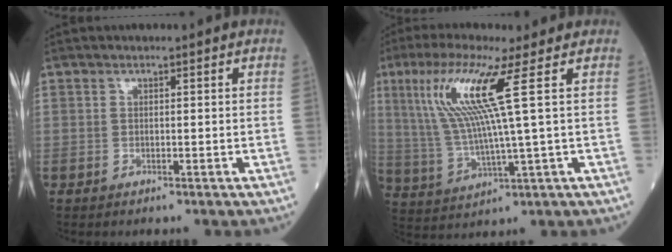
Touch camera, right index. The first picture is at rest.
{"total": 11.7, "force": [4.1, -1.3, 10.9], "torque": [-0.236, 0.003, 0.084]}